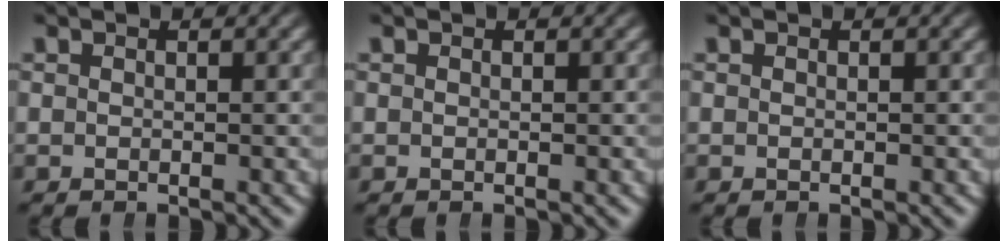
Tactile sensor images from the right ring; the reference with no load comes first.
{"total": 0.0}
{"total": 0.0}